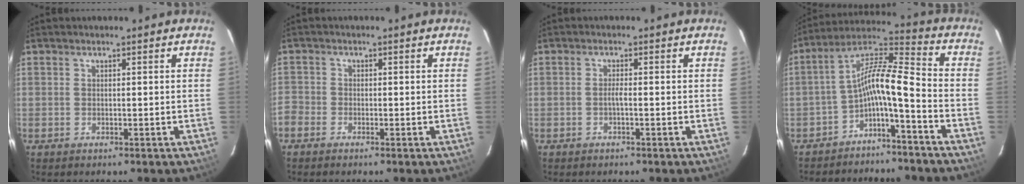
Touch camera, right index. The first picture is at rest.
{"total": 3.5, "force": [-2.0, 2.8, 0.7], "torque": [-0.025, 0.003, -0.048]}
{"total": 1.2, "force": [-0.4, -0.1, 1.1], "torque": [-0.019, 0.002, -0.010]}
{"total": 9.4, "force": [-4.5, 1.3, 8.1], "torque": [-0.172, 0.021, -0.086]}